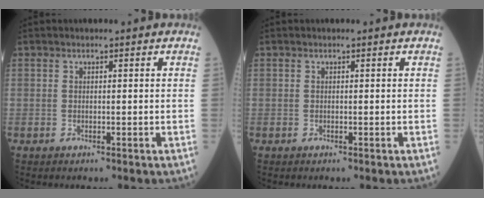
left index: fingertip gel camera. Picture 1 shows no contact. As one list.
[{"total": 0.0}]